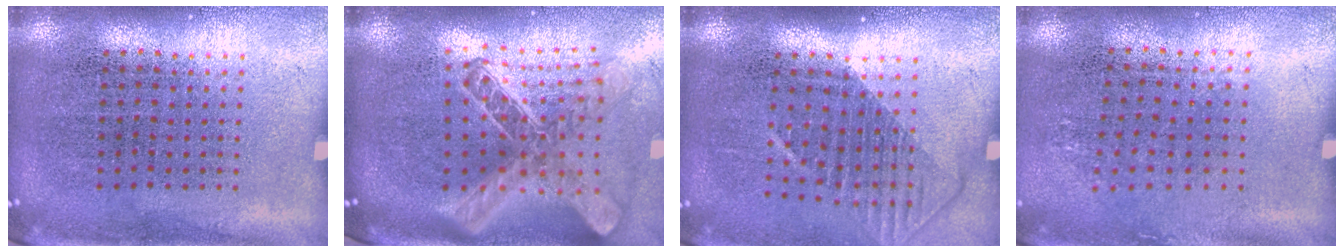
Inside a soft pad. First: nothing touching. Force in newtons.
{"total": 2.7, "press": 2.0, "slide": 1.8}
{"total": 1.3, "press": 1.1, "slide": 0.8}
{"total": 0.8, "press": 0.7, "slide": 0.4}